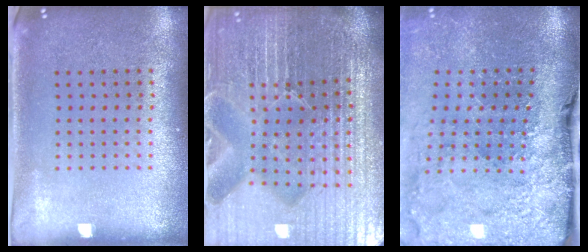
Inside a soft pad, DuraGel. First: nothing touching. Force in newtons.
{"total": 7.1, "press": 6.2, "slide": 3.4}
{"total": 4.7, "press": 3.6, "slide": 3.0}